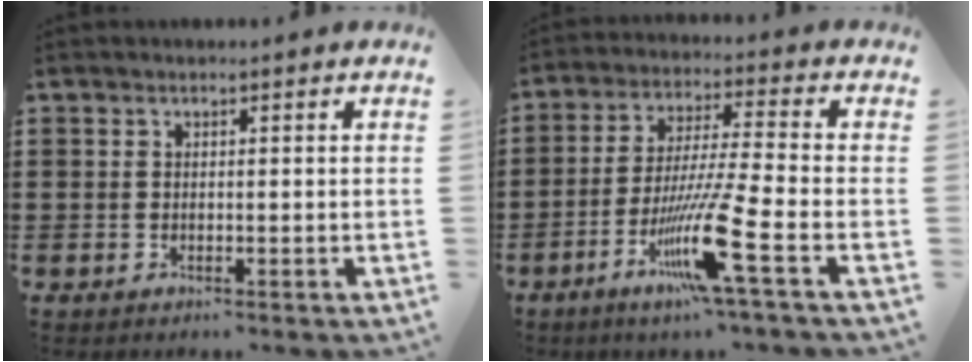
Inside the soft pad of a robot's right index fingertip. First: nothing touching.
{"total": 12.1, "force": [-5.4, 0.0, 10.8], "torque": [-0.217, -0.014, -0.105]}